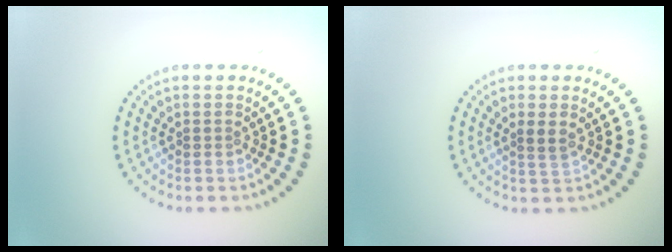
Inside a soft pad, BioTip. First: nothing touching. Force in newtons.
{"total": 1.3, "press": 1.0, "slide": 0.7}